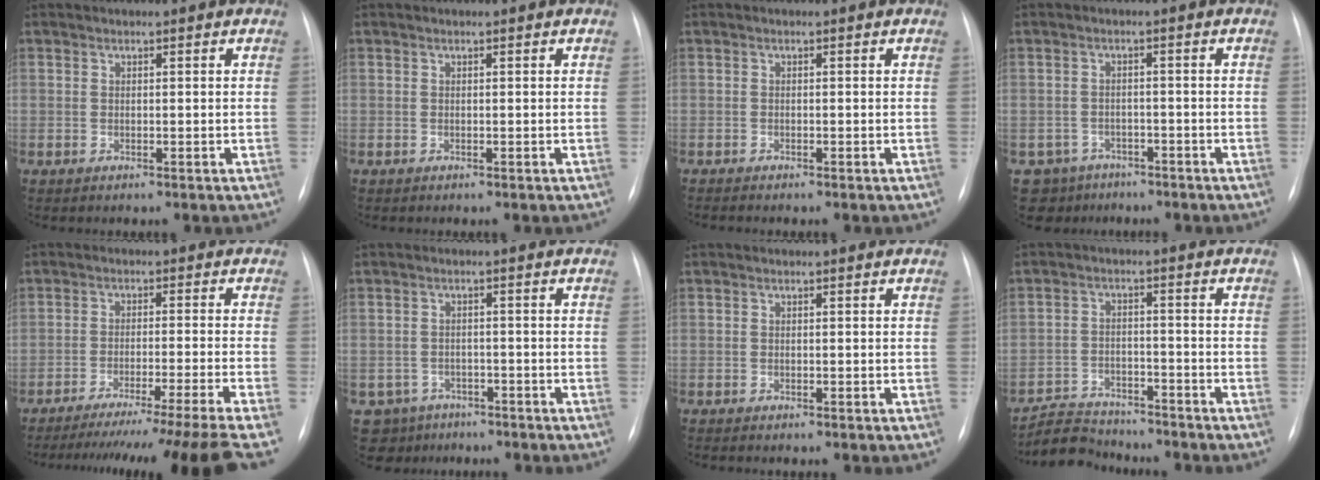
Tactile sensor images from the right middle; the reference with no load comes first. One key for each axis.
{"total": 0.0}
{"total": 1.1, "fx": -1.0, "fy": 0.0, "fz": 0.5, "tx": -0.009, "ty": -0.002, "tz": -0.015}
{"total": 5.1, "fx": -3.7, "fy": 3.5, "fz": -0.5, "tx": 0.015, "ty": 0.010, "tz": -0.054}
{"total": 19.4, "fx": -16.9, "fy": -4.0, "fz": 8.5, "tx": -0.093, "ty": -0.055, "tz": -0.241}
{"total": 5.2, "fx": -3.7, "fy": 3.7, "fz": -0.3, "tx": 0.010, "ty": 0.010, "tz": -0.053}
{"total": 0.6, "fx": -0.6, "fy": 0.0, "fz": 0.3, "tx": -0.007, "ty": -0.001, "tz": -0.010}
{"total": 6.9, "fx": -6.7, "fy": 1.7, "fz": -0.1, "tx": -0.002, "ty": 0.005, "tz": -0.116}